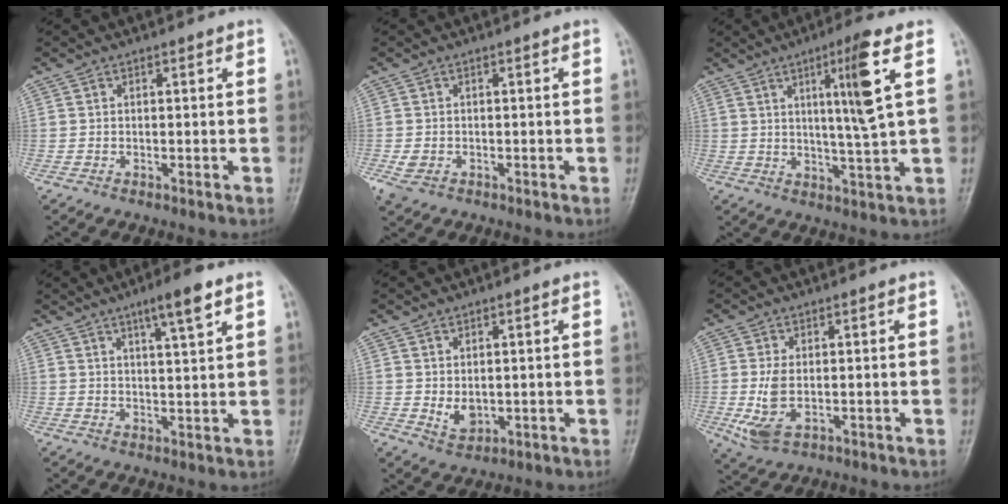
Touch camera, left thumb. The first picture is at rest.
{"total": 2.4, "force": [-0.9, 1.7, 1.5], "torque": [-0.035, 0.001, -0.010]}
{"total": 9.9, "force": [3.4, -0.6, 9.2], "torque": [-0.156, -0.024, 0.056]}
{"total": 6.5, "force": [3.8, 0.6, 5.2], "torque": [-0.084, -0.016, 0.062]}
{"total": 3.5, "force": [0.2, 2.6, 2.4], "torque": [-0.026, -0.011, 0.013]}
{"total": 5.8, "force": [-0.7, 3.1, 4.8], "torque": [-0.109, -0.007, -0.005]}